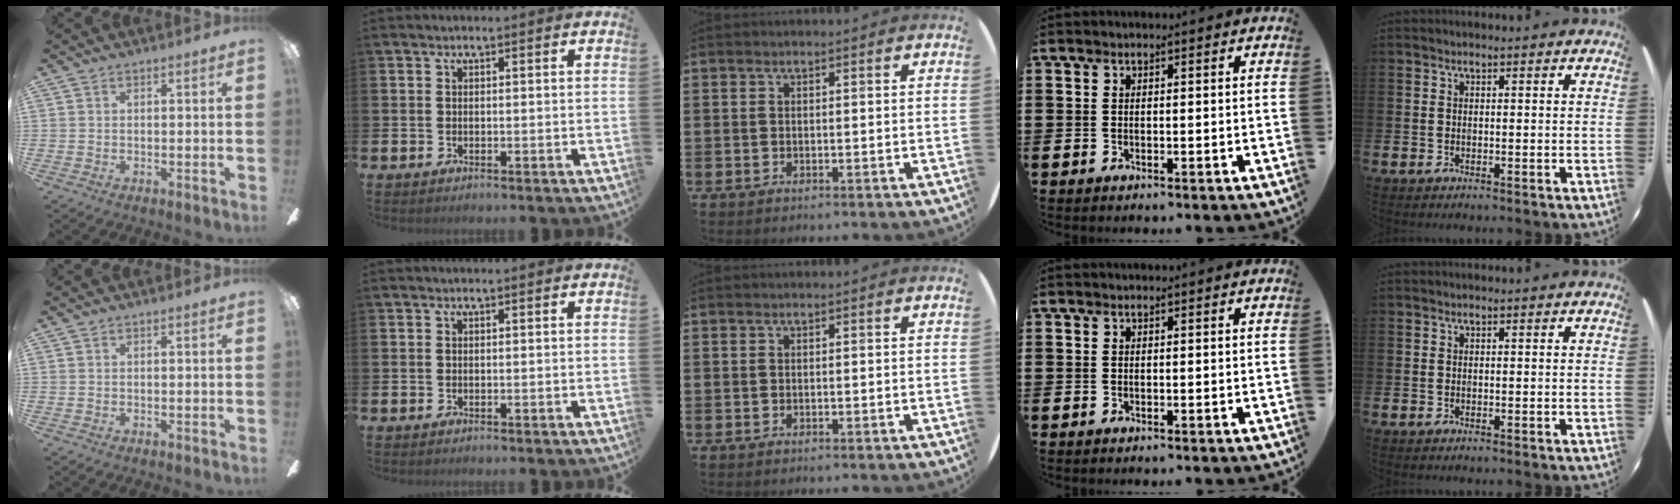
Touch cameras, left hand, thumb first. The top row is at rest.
{}